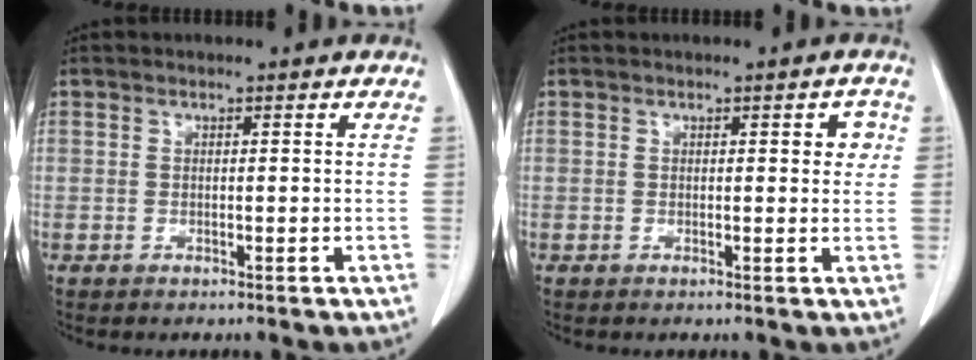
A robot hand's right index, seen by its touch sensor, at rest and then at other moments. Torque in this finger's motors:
{"motor_torque": [0.10, -0.03, 0.02, 0.00]}